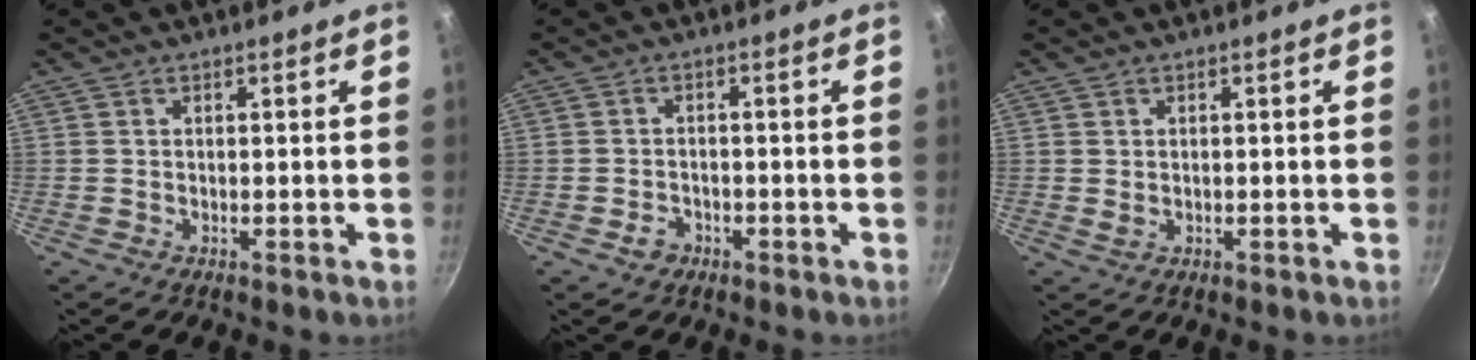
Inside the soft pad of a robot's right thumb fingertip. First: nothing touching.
{"total": 2.8, "force": [-1.4, 2.2, 0.9], "torque": [-0.006, 0.015, -0.020]}
{"total": 0.9, "force": [0.2, 0.6, 0.6], "torque": [-0.009, -0.003, 0.006]}